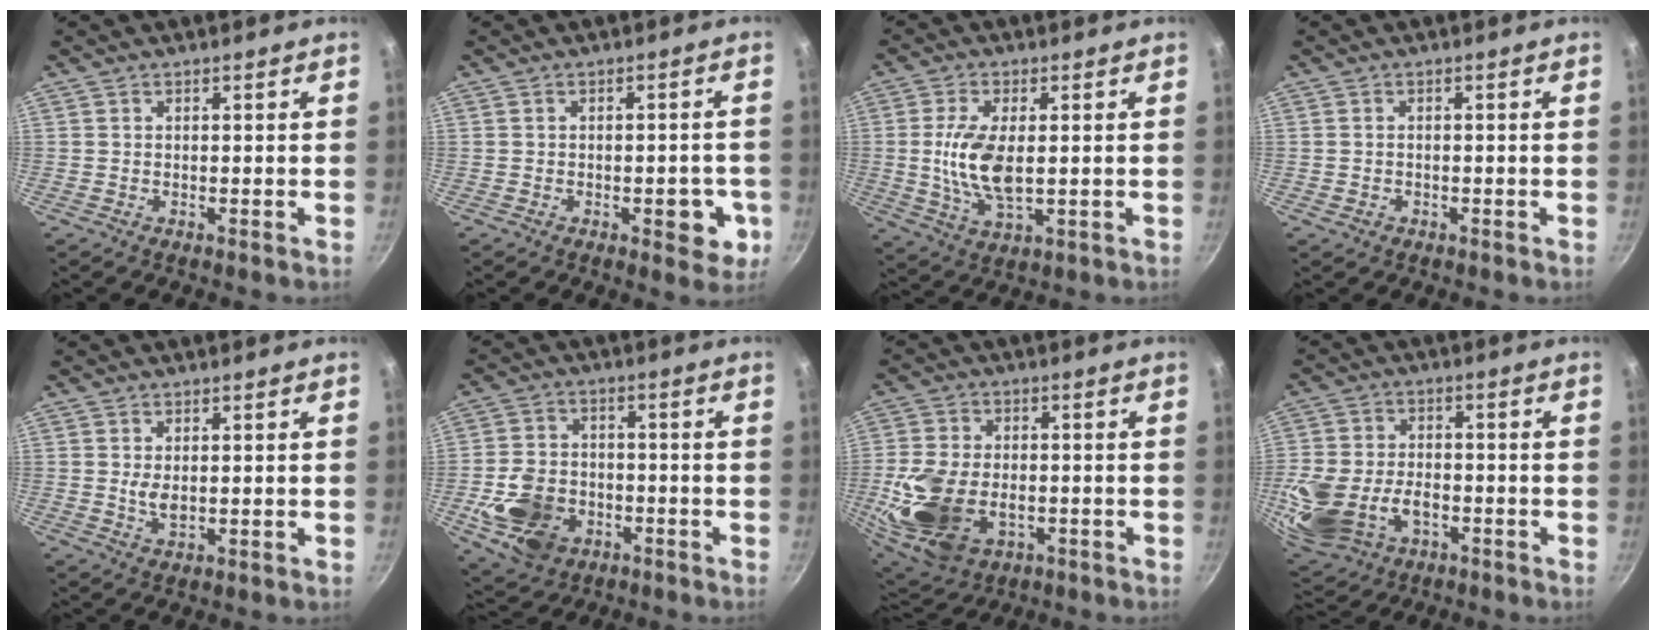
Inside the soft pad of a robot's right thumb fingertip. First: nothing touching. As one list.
[{"total": 6.5, "force": [-1.9, 3.3, 5.3], "torque": [-0.040, 0.010, -0.022]}, {"total": 10.5, "force": [0.4, 5.0, 9.2], "torque": [-0.184, -0.009, 0.010]}, {"total": 1.3, "force": [-0.5, 1.0, 0.5], "torque": [-0.008, 0.001, -0.007]}, {"total": 3.0, "force": [0.4, 1.6, 2.5], "torque": [-0.045, -0.006, 0.011]}, {"total": 12.9, "force": [-3.9, 9.7, 7.6], "torque": [-0.128, 0.019, -0.063]}, {"total": 16.7, "force": [-3.1, 11.2, 12.1], "torque": [-0.243, 0.005, -0.042]}, {"total": 17.1, "force": [-4.4, 11.8, 11.5], "torque": [-0.242, 0.021, -0.071]}]